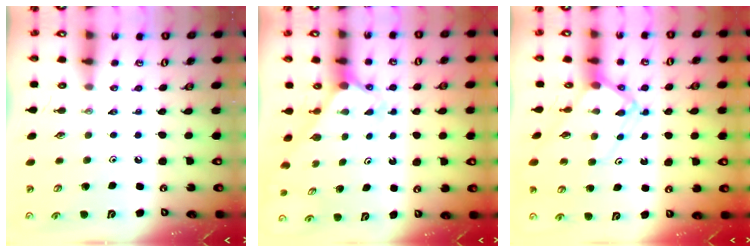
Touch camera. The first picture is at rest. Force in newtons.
{"total": 2.2, "press": 2.2, "slide": 0.2}
{"total": 8.6, "press": 8.5, "slide": 0.7}